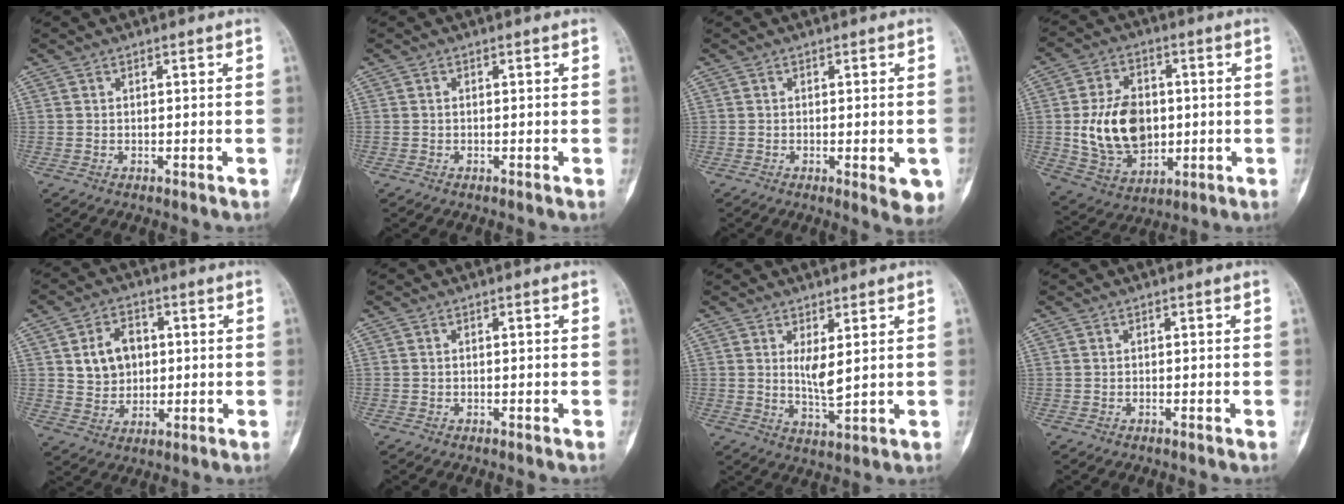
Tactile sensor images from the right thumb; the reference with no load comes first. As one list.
[{"total": 0.0}, {"total": 5.5, "force": [-1.5, 1.7, 5.0], "torque": [-0.050, -0.011, -0.014]}, {"total": 15.7, "force": [-0.1, 11.0, 11.2], "torque": [-0.168, -0.002, 0.014]}, {"total": 8.3, "force": [1.5, 6.5, 4.9], "torque": [-0.054, -0.002, 0.031]}, {"total": 0.0}, {"total": 4.7, "force": [1.5, 1.2, 4.3], "torque": [-0.076, -0.024, 0.035]}, {"total": 0.0}]